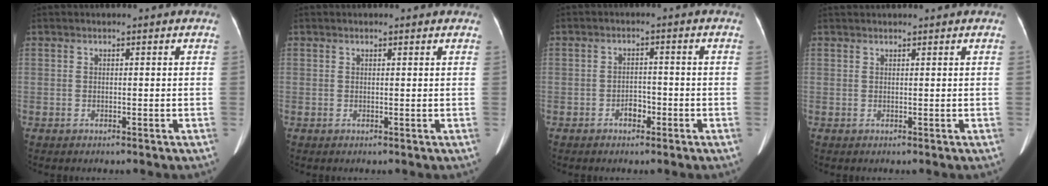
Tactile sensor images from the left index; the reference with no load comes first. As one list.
[{"total": 1.1, "force": [0.9, 0.2, 0.6], "torque": [-0.011, 0.011, 0.012]}, {"total": 2.2, "force": [-1.4, 1.3, 1.2], "torque": [-0.016, 0.005, -0.022]}, {"total": 4.0, "force": [3.6, 0.3, 1.7], "torque": [-0.021, 0.039, 0.055]}]